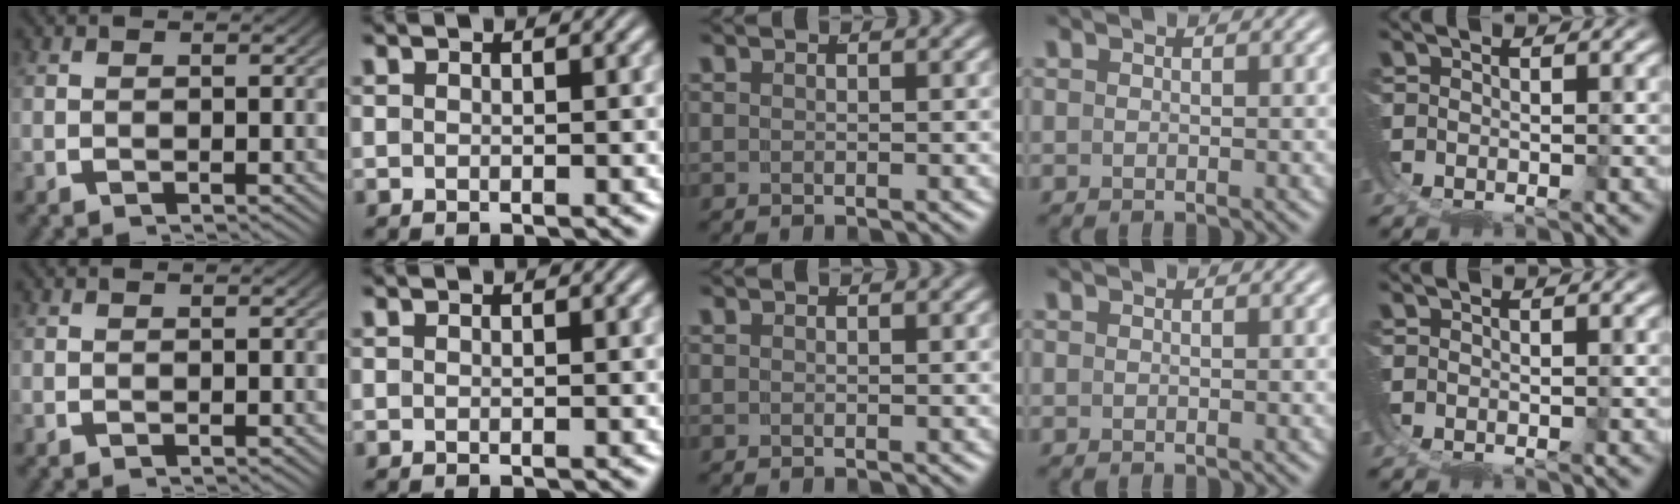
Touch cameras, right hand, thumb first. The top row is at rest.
{}